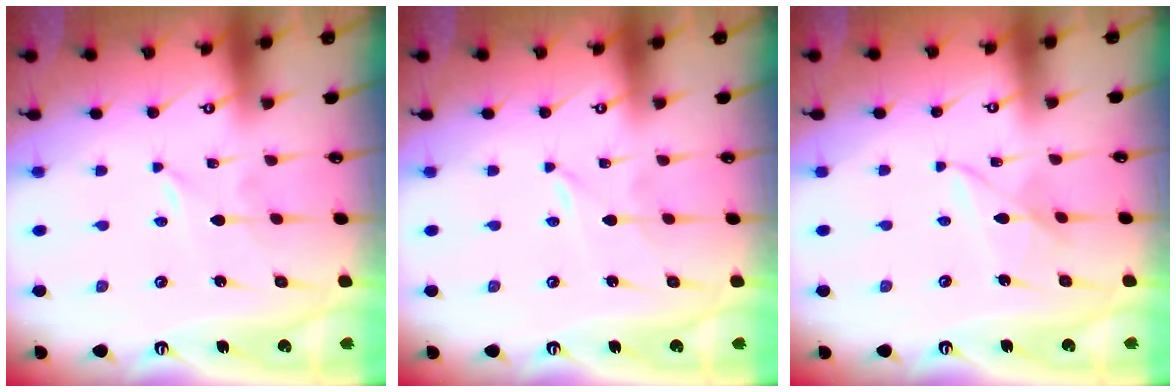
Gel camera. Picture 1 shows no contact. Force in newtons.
{"total": 0.0}
{"total": 4.0, "press": 4.0, "slide": 0.3}